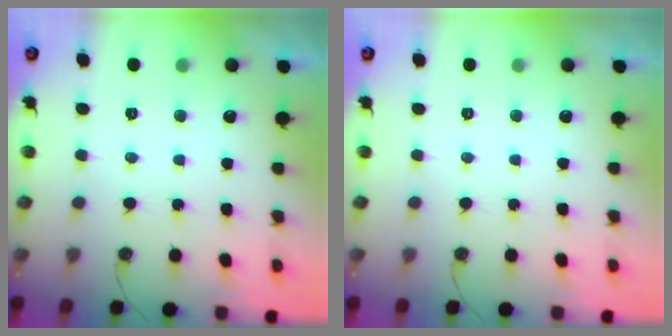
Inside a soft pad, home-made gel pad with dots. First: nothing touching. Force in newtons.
{"total": 0.0}